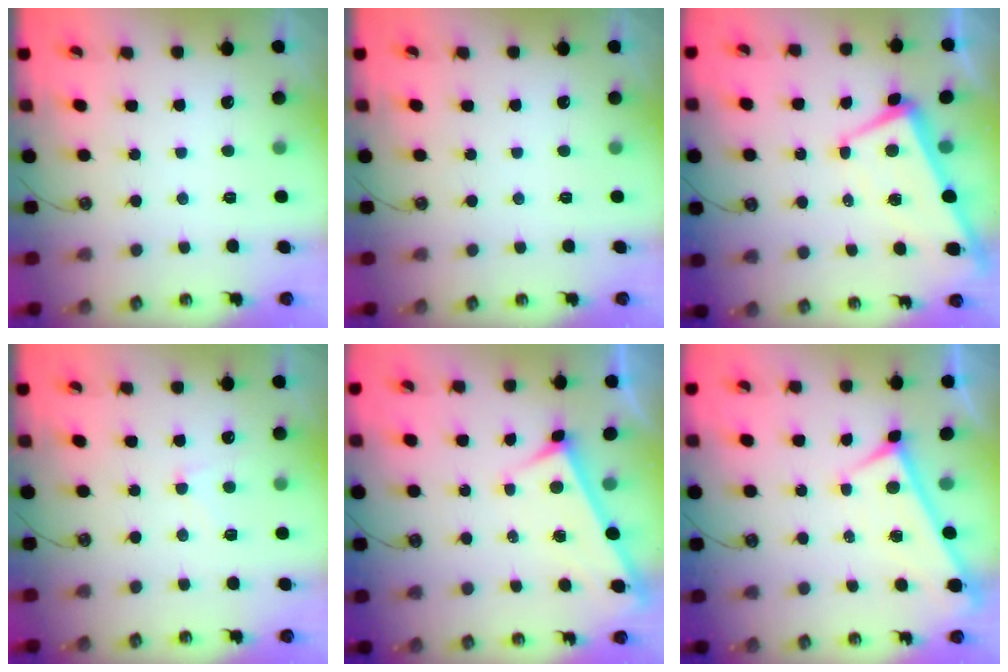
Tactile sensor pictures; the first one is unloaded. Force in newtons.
{"total": 0.0}
{"total": 0.9, "press": 0.5, "slide": 0.7}
{"total": 0.6, "press": 0.3, "slide": 0.6}
{"total": 3.4, "press": 3.4, "slide": 0.2}
{"total": 0.0}